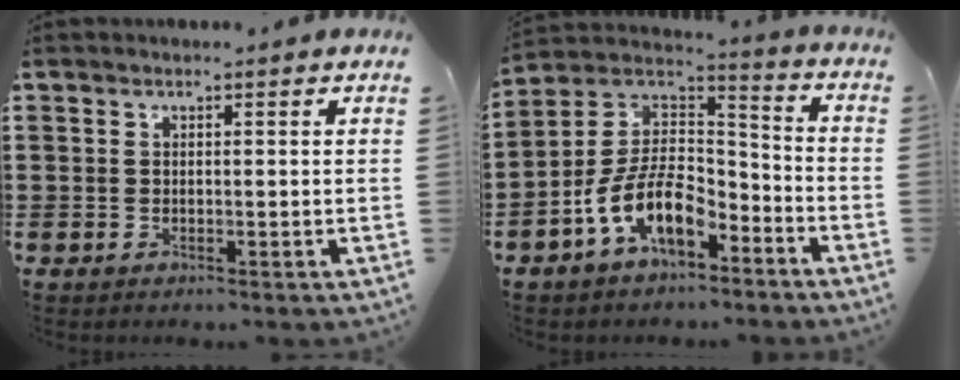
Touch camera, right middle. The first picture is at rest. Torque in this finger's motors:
{"motor_torque": [2.14, 0.00, 1.05, 0.21]}